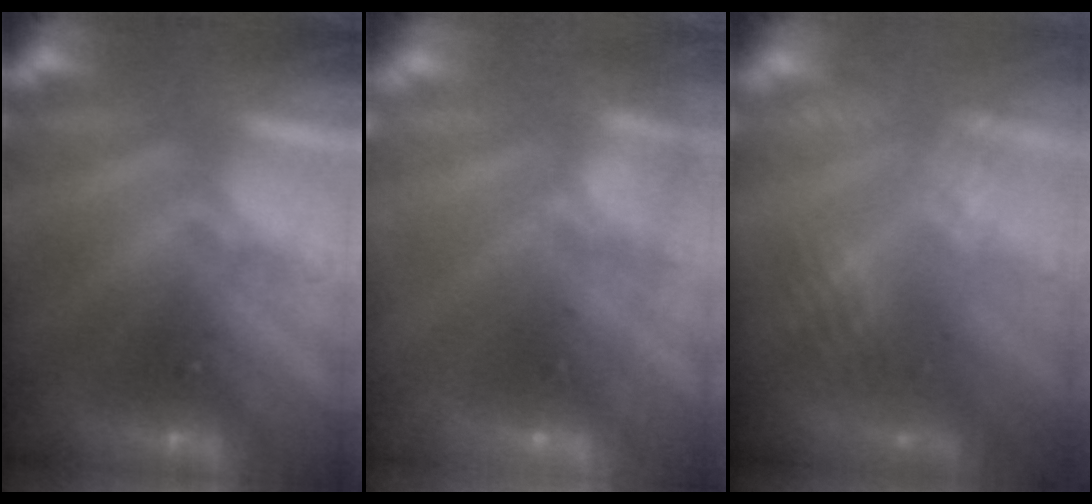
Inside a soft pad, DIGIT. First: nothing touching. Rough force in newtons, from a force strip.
{"total": 10.8}
{"total": 2.6}